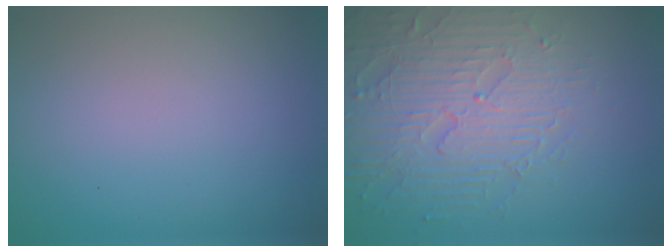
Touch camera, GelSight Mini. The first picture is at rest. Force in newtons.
{"total": 5.8, "press": 5.0, "slide": 2.9}